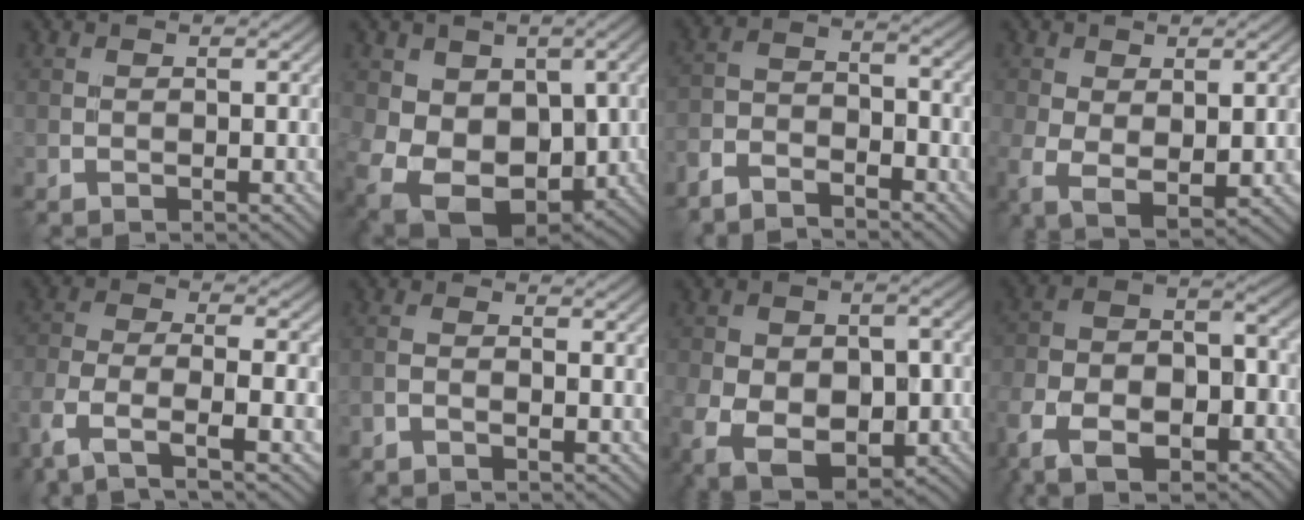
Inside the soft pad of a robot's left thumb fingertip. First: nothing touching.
{"total": 12.5, "force": [-1.1, 9.4, 8.2], "torque": [-0.146, -0.027, -0.004]}
{"total": 5.8, "force": [-5.1, 1.8, 2.2], "torque": [-0.048, -0.007, -0.113]}
{"total": 6.2, "force": [-0.8, 3.5, 5.1], "torque": [-0.119, -0.022, -0.007]}
{"total": 8.9, "force": [-5.1, 2.7, 6.7], "torque": [-0.144, -0.011, -0.108]}
{"total": 1.3, "force": [-0.8, 0.3, 0.9], "torque": [-0.021, 0.003, -0.020]}
{"total": 13.7, "force": [-4.6, 8.8, 9.4], "torque": [-0.158, -0.037, -0.052]}
{"total": 15.0, "force": [-8.8, 8.1, 9.0], "torque": [-0.209, -0.050, -0.147]}